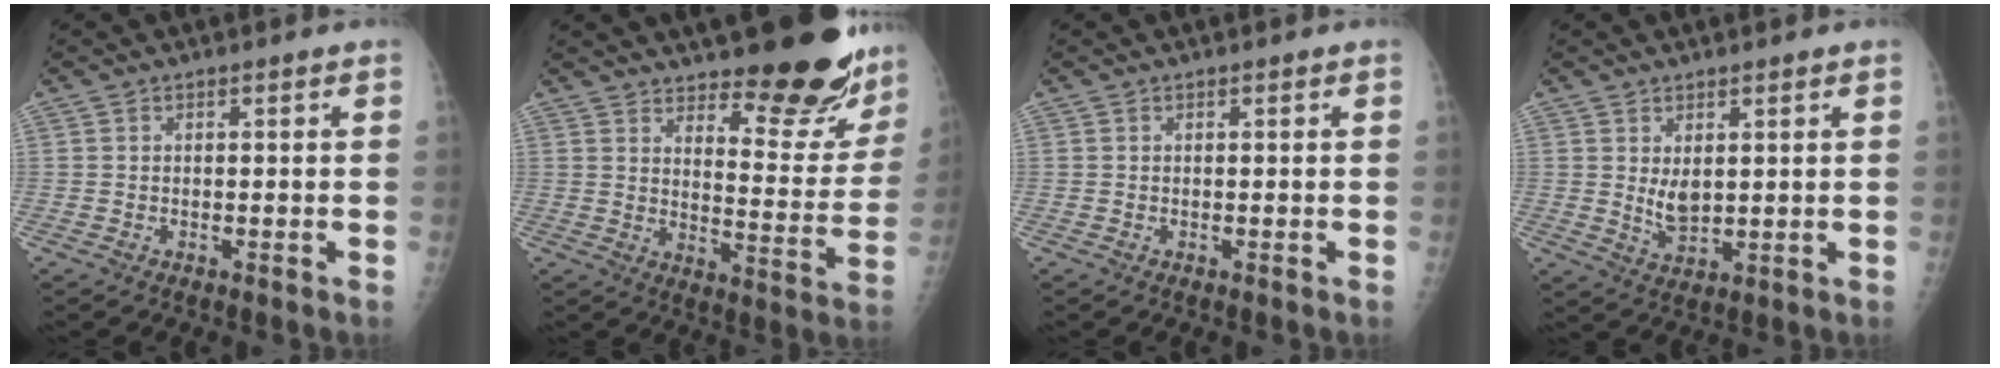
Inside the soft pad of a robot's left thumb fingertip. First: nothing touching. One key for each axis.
{"total": 19.9, "fx": 15.9, "fy": 6.3, "fz": 10.3, "tx": -0.088, "ty": -0.124, "tz": 0.204}
{"total": 0.0}
{"total": 4.4, "fx": 1.3, "fy": 2.5, "fz": 3.4, "tx": -0.051, "ty": -0.018, "tz": 0.032}